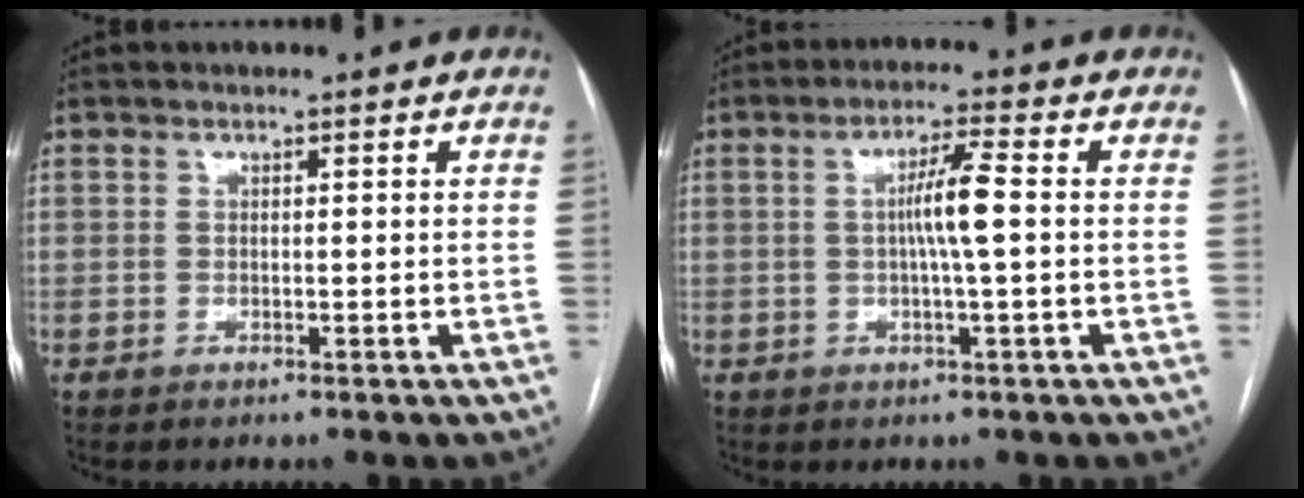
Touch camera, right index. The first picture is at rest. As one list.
[{"total": 5.5, "force": [0.1, -0.3, 5.5], "torque": [-0.100, 0.005, 0.001]}]